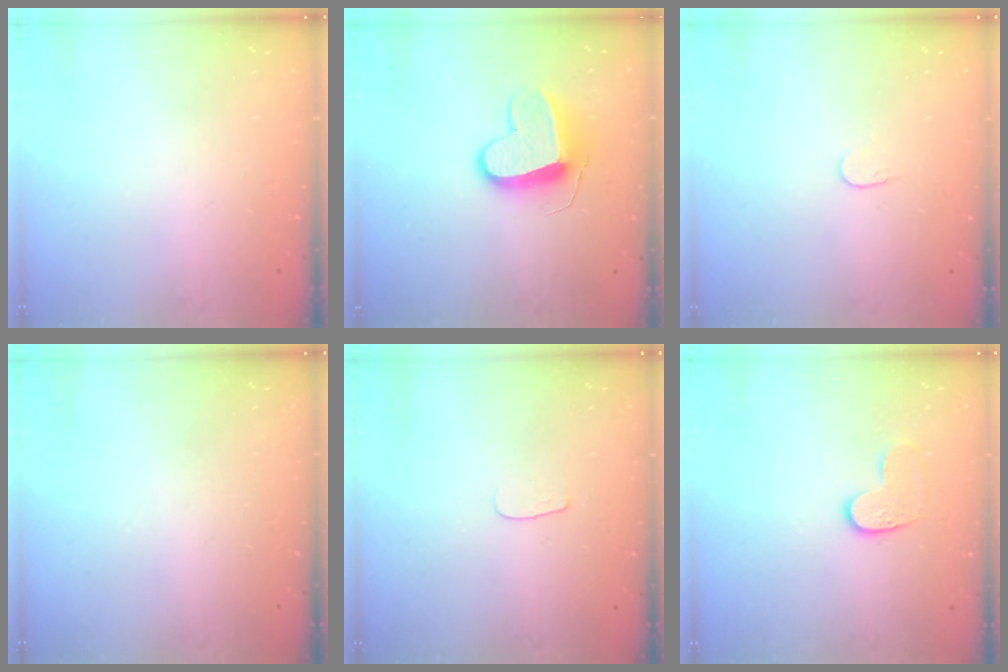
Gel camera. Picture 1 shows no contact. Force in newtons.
{"total": 9.9, "press": 9.9, "slide": 0.0}
{"total": 3.7, "press": 3.7, "slide": 0.3}
{"total": 0.0}
{"total": 3.6, "press": 3.6, "slide": 0.4}
{"total": 6.4, "press": 6.4, "slide": 0.4}